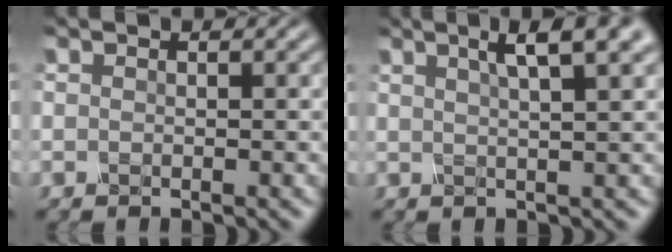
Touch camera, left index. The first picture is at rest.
{"total": 5.0, "force": [2.6, 1.1, 4.1], "torque": [-0.046, 0.017, 0.028]}